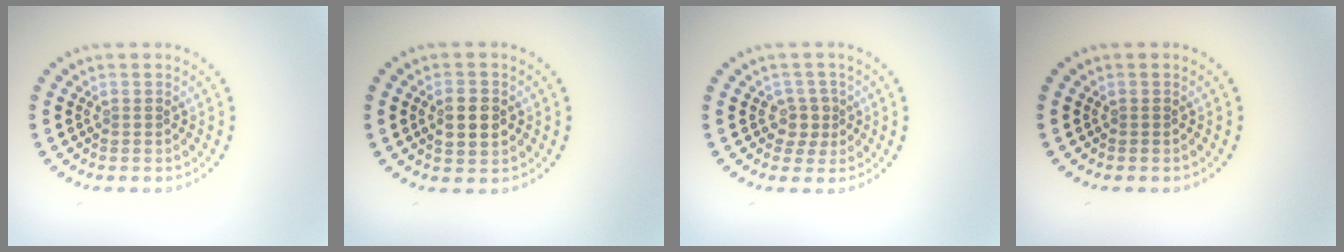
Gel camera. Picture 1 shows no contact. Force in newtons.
{"total": 2.8, "press": 2.8, "slide": 0.1}
{"total": 1.9, "press": 1.5, "slide": 1.2}
{"total": 0.0}